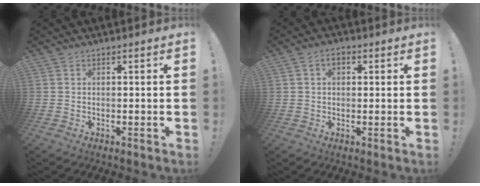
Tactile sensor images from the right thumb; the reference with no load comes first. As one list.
[{"total": 3.4, "force": [1.0, 2.2, 2.4], "torque": [-0.031, 0.001, 0.016]}]